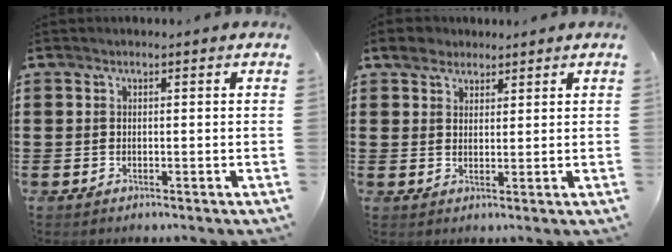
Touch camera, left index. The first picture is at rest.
{"total": 3.0, "force": [2.2, 1.9, 0.6], "torque": [-0.014, 0.009, 0.039]}